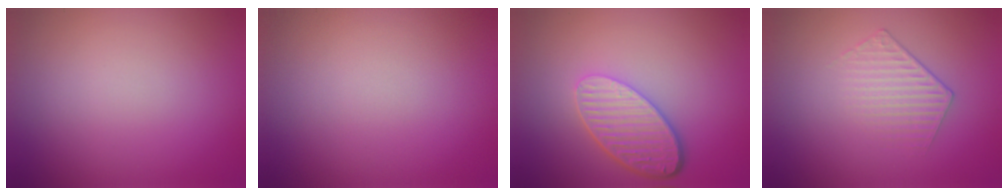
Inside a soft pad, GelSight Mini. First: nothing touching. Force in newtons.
{"total": 0.0}
{"total": 5.3, "press": 3.9, "slide": 3.7}
{"total": 1.7, "press": 1.2, "slide": 1.3}